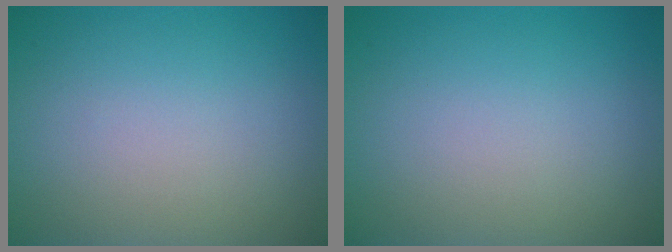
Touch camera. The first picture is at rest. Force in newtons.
{"total": 0.0}